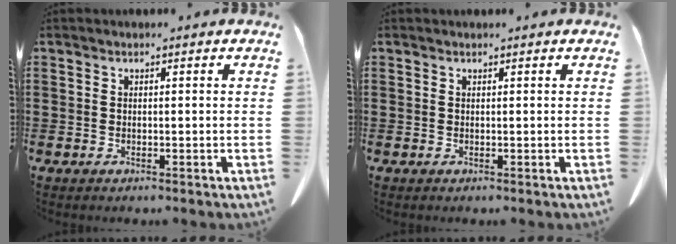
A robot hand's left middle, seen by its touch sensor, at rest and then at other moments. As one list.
[{"total": 0.0}]